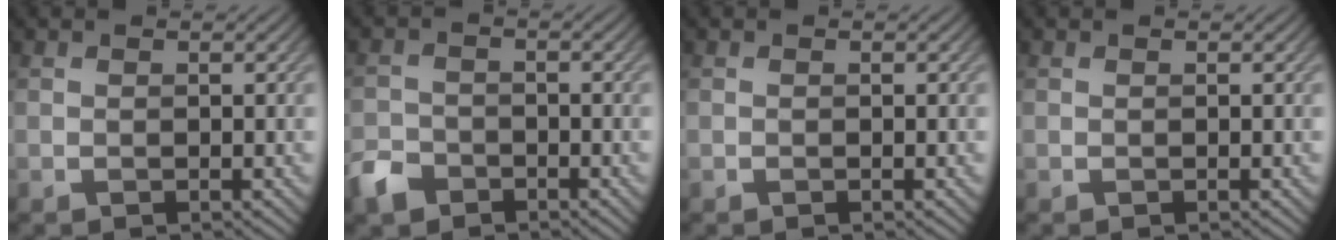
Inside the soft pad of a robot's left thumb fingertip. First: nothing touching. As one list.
[{"total": 3.7, "force": [-2.6, 2.3, 1.2], "torque": [-0.031, -0.005, -0.061]}, {"total": 0.0}, {"total": 0.0}]